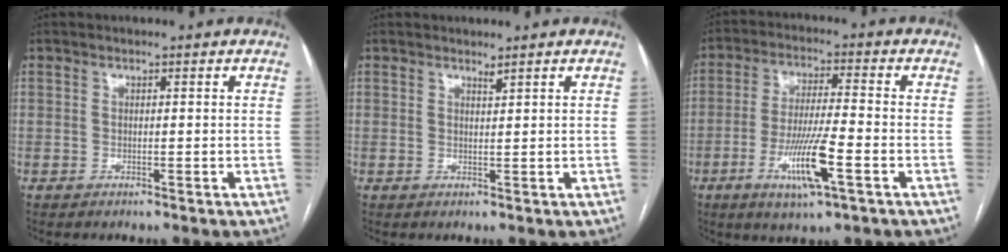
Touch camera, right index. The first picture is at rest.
{"total": 0.7, "force": [0.7, -0.2, 0.2], "torque": [-0.012, -0.008, 0.014]}
{"total": 10.6, "force": [-4.1, 0.8, 9.7], "torque": [-0.185, -0.014, -0.074]}